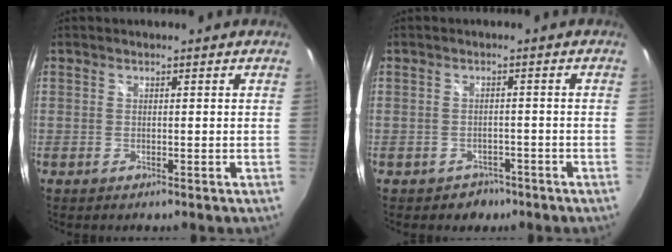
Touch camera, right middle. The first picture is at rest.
{"total": 3.4, "force": [-2.2, 2.6, 0.4], "torque": [-0.014, 0.003, -0.027]}